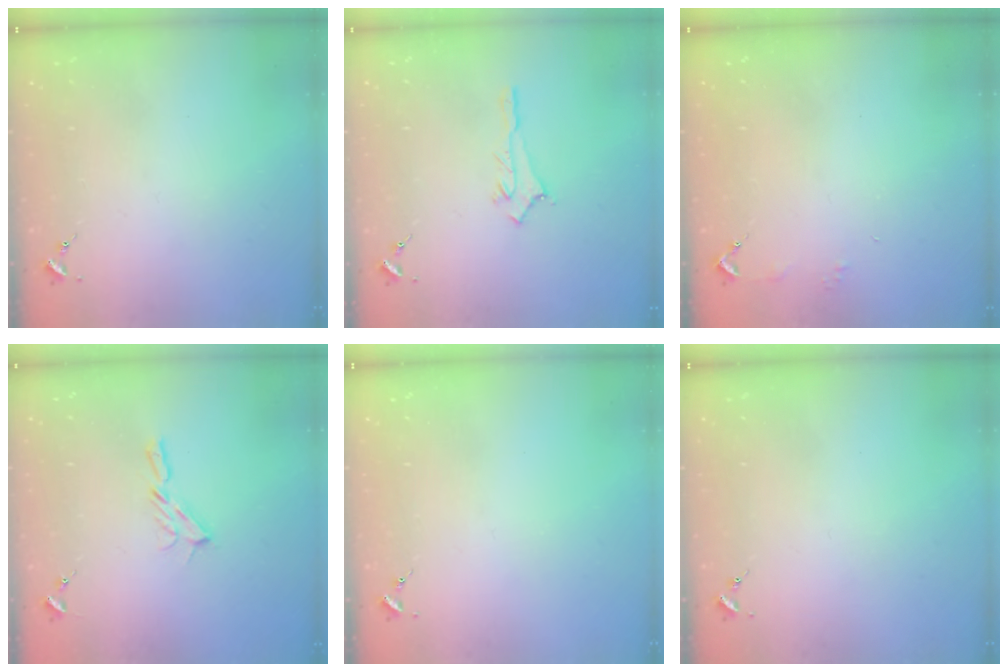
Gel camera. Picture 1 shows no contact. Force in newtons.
{"total": 2.9, "press": 2.8, "slide": 0.4}
{"total": 2.9, "press": 2.8, "slide": 0.3}
{"total": 5.9, "press": 5.9, "slide": 0.5}
{"total": 0.0}
{"total": 0.0}